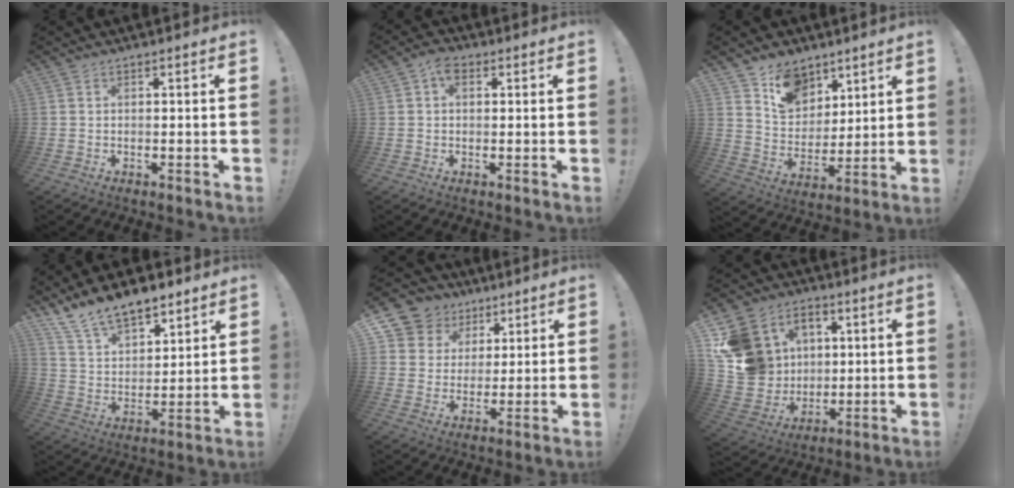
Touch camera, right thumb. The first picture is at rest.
{"total": 4.3, "force": [1.3, 2.9, 2.9], "torque": [-0.043, 0.002, 0.023]}
{"total": 12.2, "force": [8.1, 8.5, 3.1], "torque": [-0.043, -0.061, 0.159]}
{"total": 13.2, "force": [10.9, 5.6, 4.8], "torque": [-0.097, -0.079, 0.204]}
{"total": 10.4, "force": [5.3, 8.6, 2.1], "torque": [-0.035, -0.038, 0.112]}
{"total": 15.8, "force": [4.3, 14.5, 4.6], "torque": [-0.077, -0.013, 0.115]}